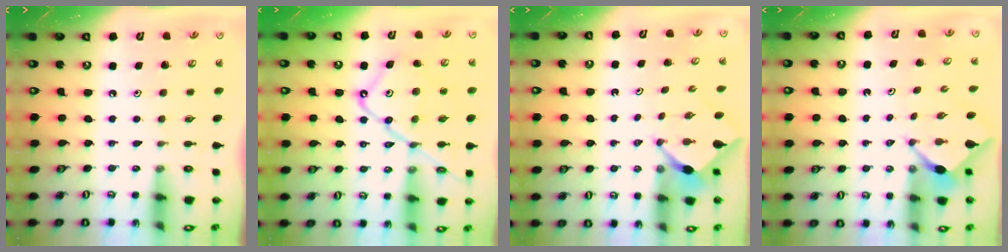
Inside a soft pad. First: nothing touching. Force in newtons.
{"total": 17.4, "press": 17.3, "slide": 1.9}
{"total": 2.6, "press": 2.5, "slide": 0.3}
{"total": 2.6, "press": 2.6, "slide": 0.3}